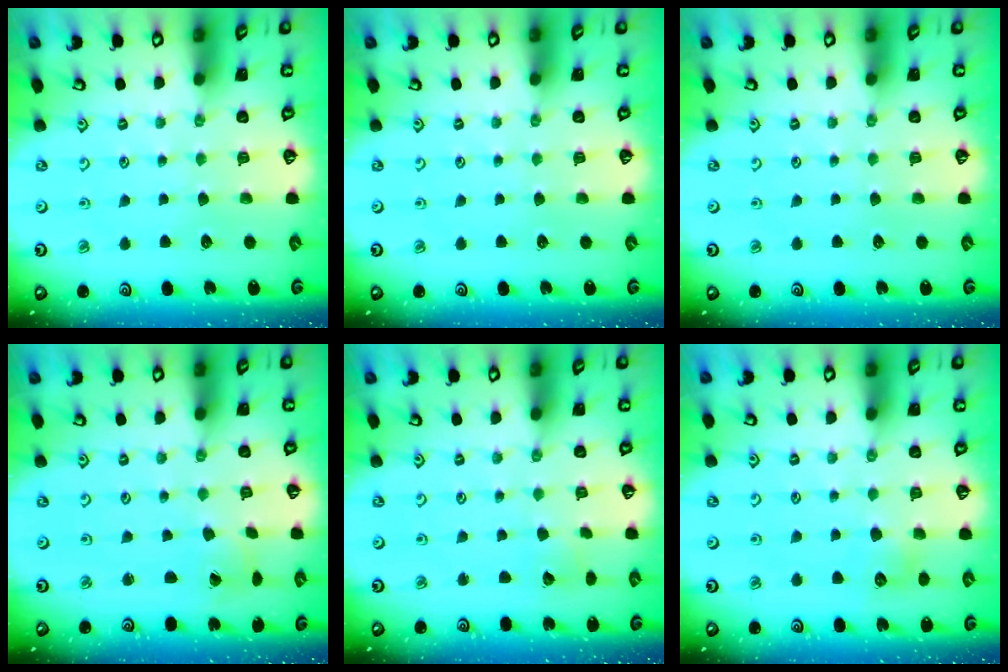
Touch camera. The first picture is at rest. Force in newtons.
{"total": 0.0}
{"total": 0.0}
{"total": 1.2, "press": 1.2, "slide": 0.1}
{"total": 2.4, "press": 2.4, "slide": 0.2}
{"total": 6.3, "press": 6.3, "slide": 0.9}